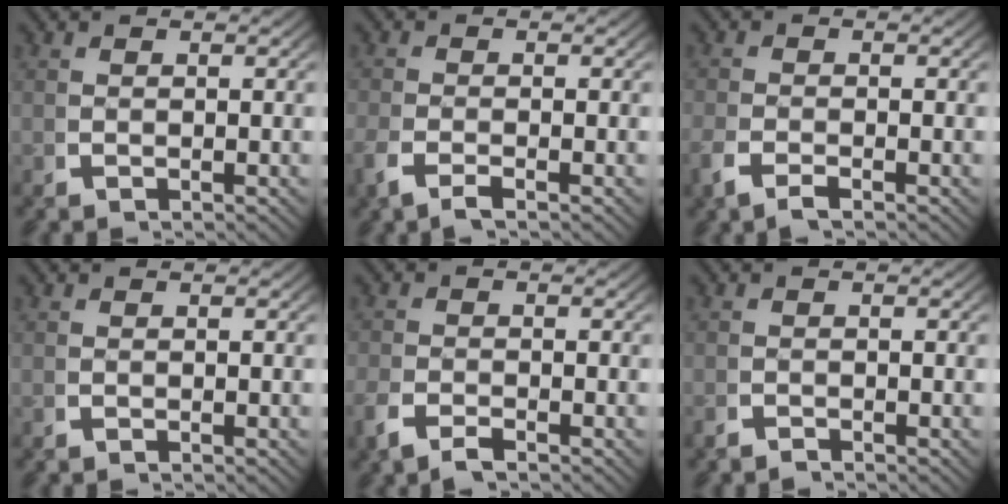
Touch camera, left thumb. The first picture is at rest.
{"total": 1.7, "force": [-1.1, 0.5, 1.3], "torque": [-0.034, -0.005, -0.022]}
{"total": 1.6, "force": [-1.1, 0.6, 1.0], "torque": [-0.026, -0.005, -0.025]}
{"total": 0.0}
{"total": 1.8, "force": [-1.4, 0.7, 0.9], "torque": [-0.023, -0.005, -0.030]}
{"total": 0.8, "force": [-0.8, 0.0, -0.1], "torque": [0.004, -0.006, -0.017]}